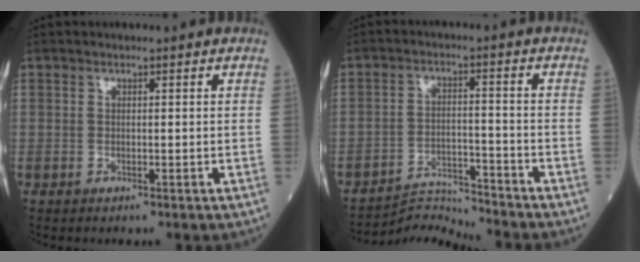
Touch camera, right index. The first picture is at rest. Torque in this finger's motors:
{"motor_torque": [0.02, -0.02, 0.06, -0.01]}